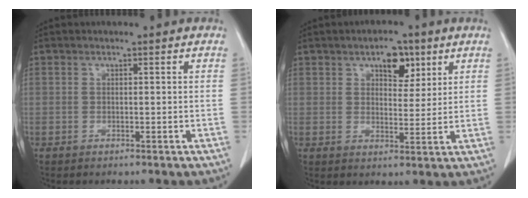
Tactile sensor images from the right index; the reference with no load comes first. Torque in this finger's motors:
{"motor_torque": [0.25, 0.30, 0.04, 0.02]}